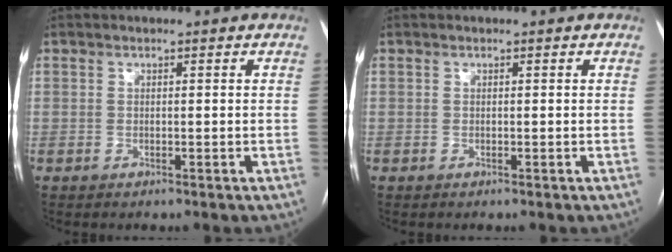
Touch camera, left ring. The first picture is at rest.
{"total": 0.0}